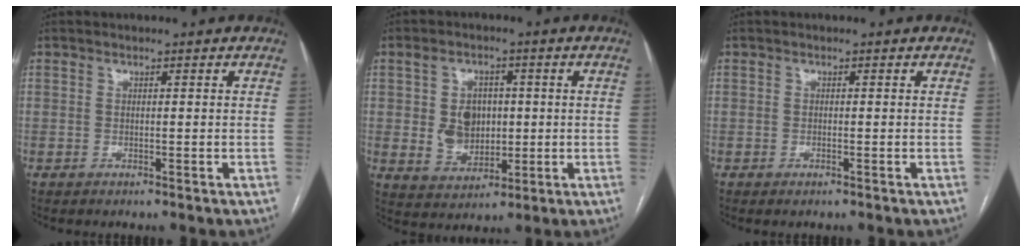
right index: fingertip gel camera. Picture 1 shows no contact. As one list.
[{"total": 7.3, "force": [0.5, 5.7, 4.5], "torque": [-0.081, 0.013, 0.022]}, {"total": 0.5, "force": [-0.4, 0.1, 0.4], "torque": [-0.008, -0.001, -0.005]}]